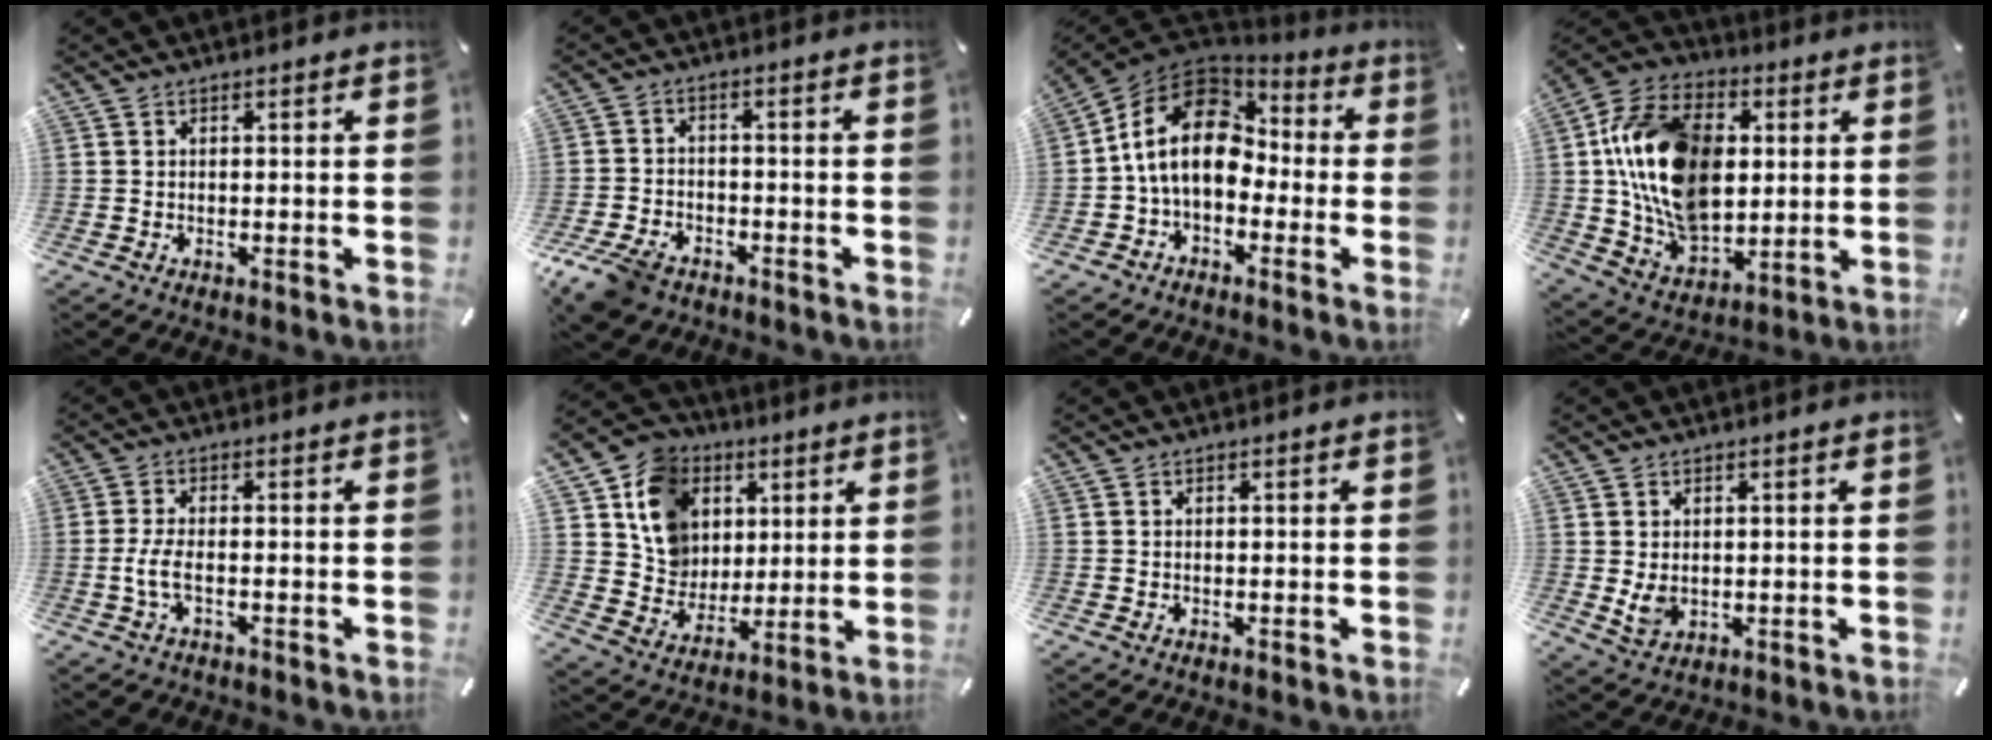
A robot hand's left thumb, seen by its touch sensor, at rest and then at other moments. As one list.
[{"total": 7.2, "force": [-5.3, 4.0, 2.7], "torque": [-0.068, 0.021, -0.102]}, {"total": 15.5, "force": [-0.2, 11.3, 10.7], "torque": [-0.228, 0.022, -0.010]}, {"total": 20.7, "force": [2.6, 15.3, 13.8], "torque": [-0.286, -0.005, 0.051]}, {"total": 4.4, "force": [-1.3, 1.6, 3.9], "torque": [-0.096, -0.006, -0.029]}, {"total": 13.6, "force": [4.6, 12.2, 3.9], "torque": [-0.073, -0.018, 0.093]}, {"total": 0.0}, {"total": 3.6, "force": [0.6, 2.8, 2.2], "torque": [-0.055, -0.007, 0.007]}]